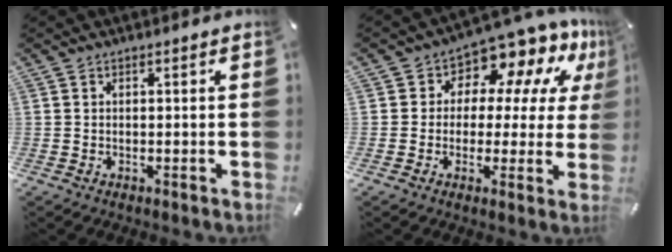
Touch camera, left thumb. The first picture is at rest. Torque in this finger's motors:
{"motor_torque": [1.36, 1.35, 0.20, -0.09, 0.04]}